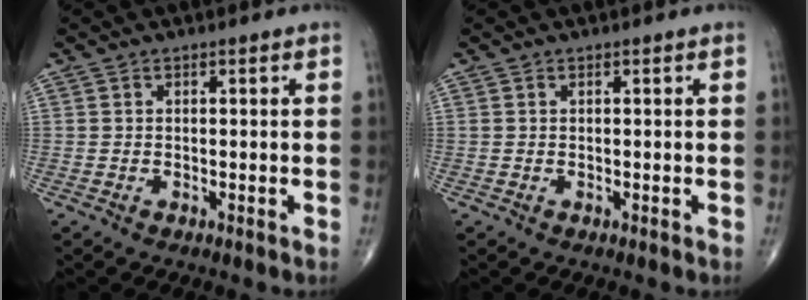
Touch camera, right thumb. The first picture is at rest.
{"total": 0.0}